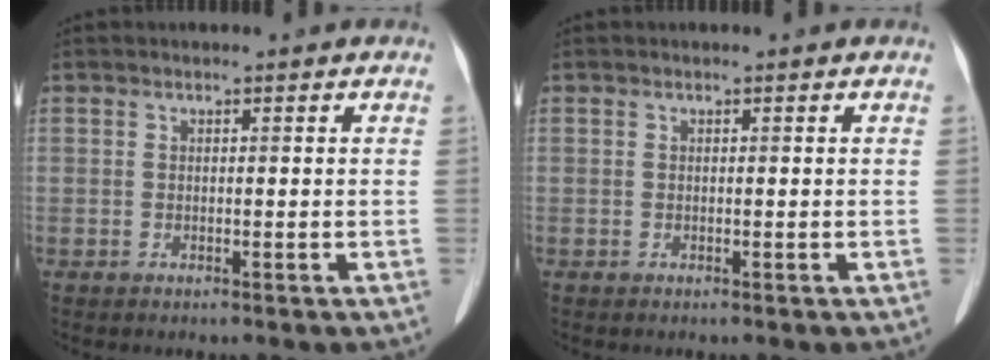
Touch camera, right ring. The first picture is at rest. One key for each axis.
{"total": 0.0}